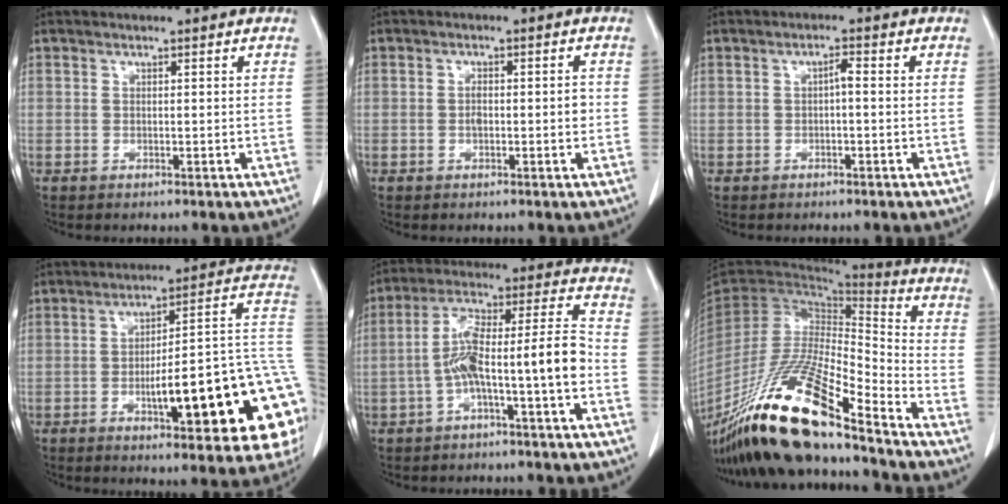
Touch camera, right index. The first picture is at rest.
{"total": 2.8, "force": [-0.4, 1.1, 2.6], "torque": [-0.045, 0.004, -0.004]}
{"total": 1.6, "force": [-0.1, 0.3, 1.5], "torque": [-0.026, 0.005, -0.001]}
{"total": 22.6, "force": [-5.6, 4.3, 21.5], "torque": [-0.190, 0.028, -0.067]}
{"total": 11.8, "force": [-3.5, 0.6, 11.2], "torque": [-0.198, 0.042, -0.060]}
{"total": 22.3, "force": [-16.7, 2.6, 14.5], "torque": [-0.283, -0.039, -0.313]}